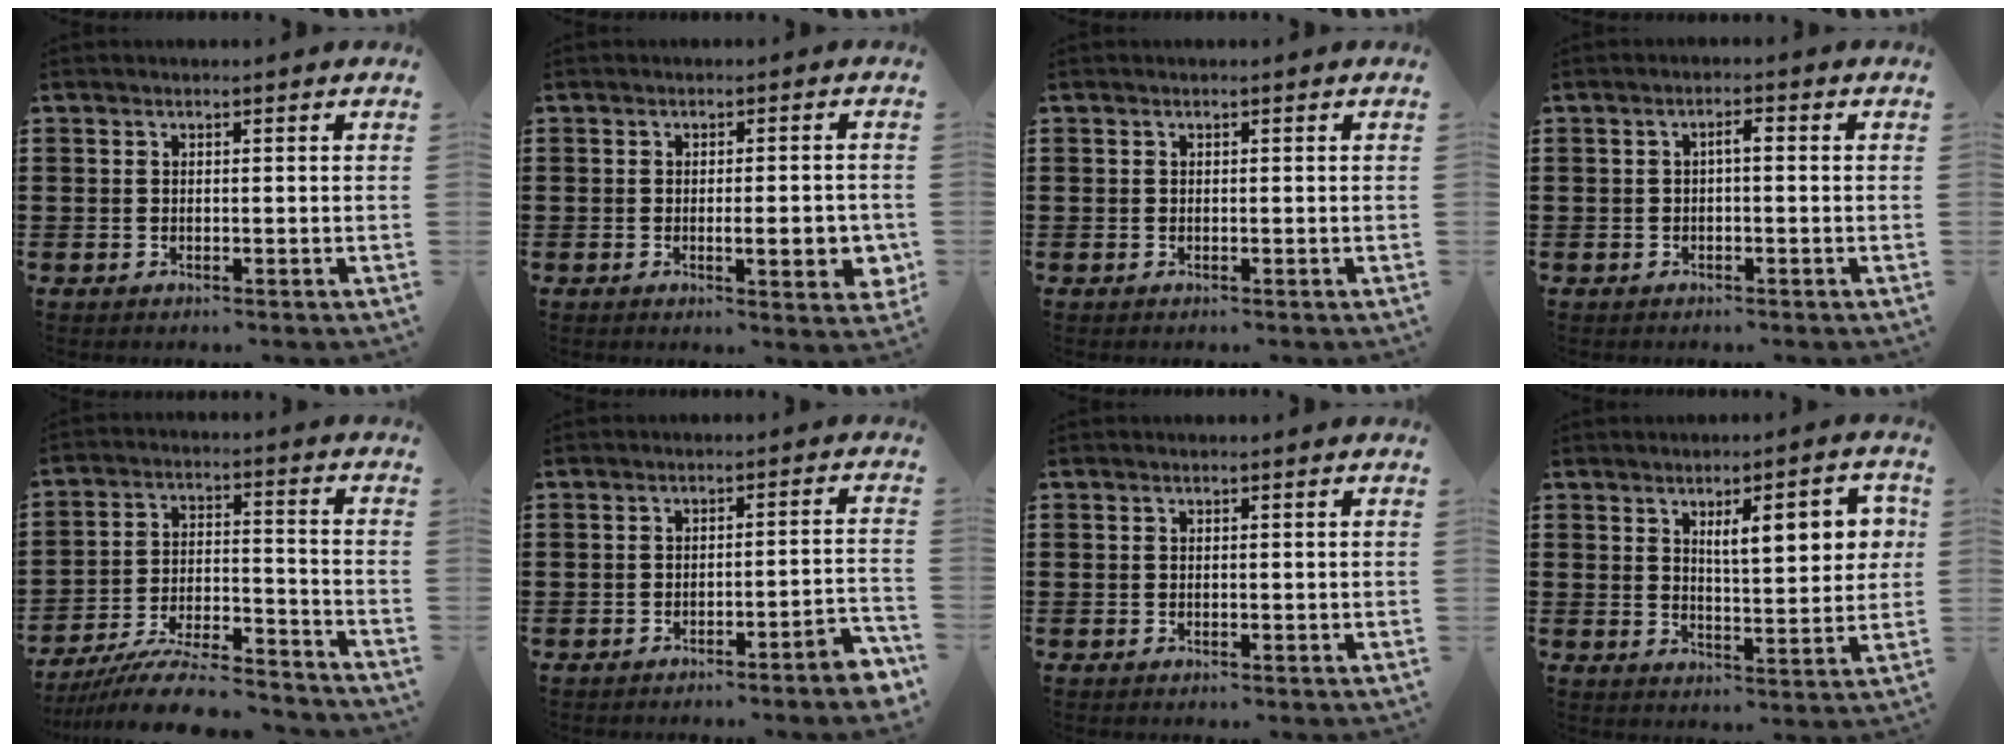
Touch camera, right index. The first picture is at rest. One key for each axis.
{"total": 5.1, "fx": -1.0, "fy": 1.2, "fz": 4.9, "tx": -0.062, "ty": -0.007, "tz": -0.018}
{"total": 0.0}
{"total": 1.7, "fx": -0.2, "fy": 0.4, "fz": 1.6, "tx": -0.032, "ty": 0.004, "tz": -0.006}
{"total": 9.8, "fx": -8.9, "fy": 1.5, "fz": 3.9, "tx": -0.064, "ty": 0.023, "tz": -0.172}
{"total": 3.3, "fx": -2.9, "fy": -0.3, "fz": 1.6, "tx": -0.027, "ty": -0.008, "tz": -0.060}
{"total": 0.0}
{"total": 8.3, "fx": 3.1, "fy": 2.5, "fz": 7.3, "tx": -0.111, "ty": -0.003, "tz": 0.045}